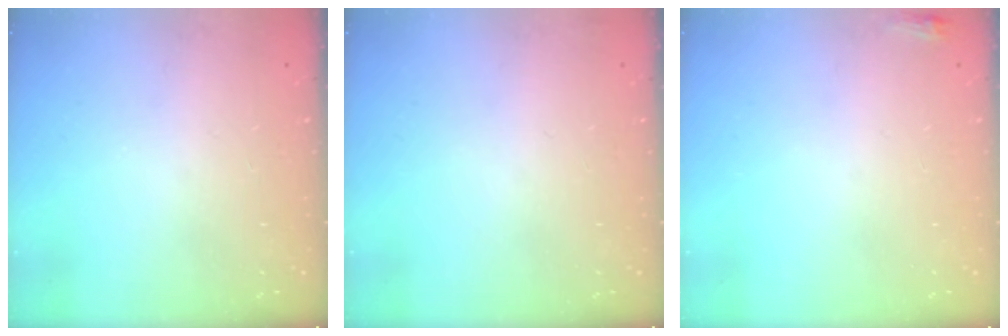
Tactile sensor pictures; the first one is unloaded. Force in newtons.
{"total": 2.8, "press": 2.2, "slide": 1.7}
{"total": 3.2, "press": 2.9, "slide": 1.3}